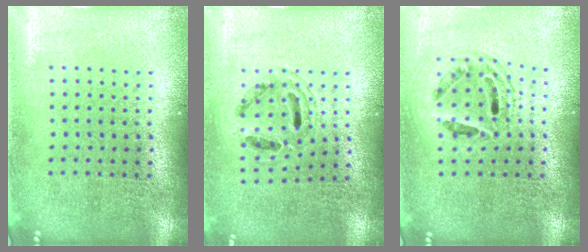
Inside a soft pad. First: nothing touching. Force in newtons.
{"total": 0.9, "press": 0.9, "slide": 0.2}
{"total": 1.3, "press": 1.2, "slide": 0.5}